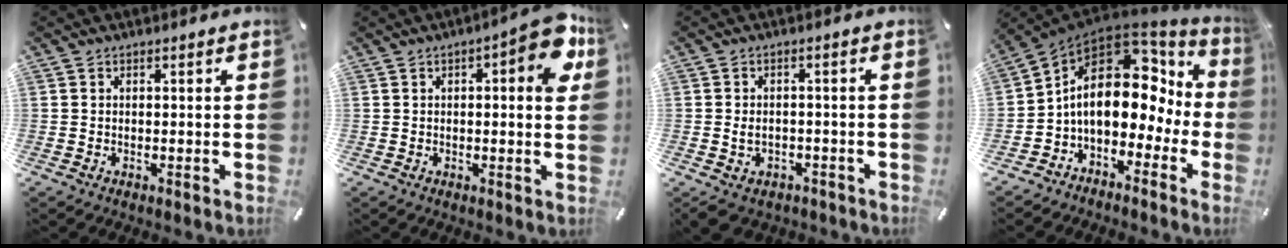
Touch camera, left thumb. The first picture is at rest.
{"total": 8.9, "force": [3.3, 2.5, 7.9], "torque": [-0.092, -0.025, 0.047]}
{"total": 3.7, "force": [-1.5, 2.8, 1.9], "torque": [-0.041, 0.008, -0.030]}
{"total": 15.7, "force": [1.6, 11.0, 11.2], "torque": [-0.194, -0.016, 0.025]}